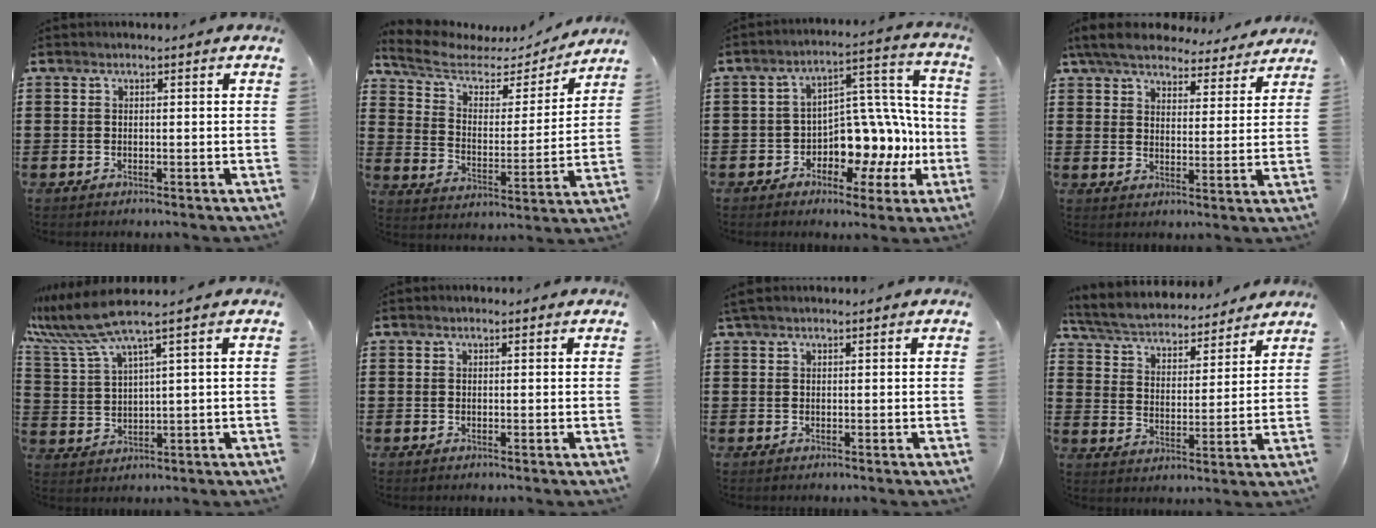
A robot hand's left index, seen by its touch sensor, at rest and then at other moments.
{"total": 6.2, "force": [4.8, 2.9, 2.7], "torque": [-0.080, -0.021, 0.079]}
{"total": 8.3, "force": [-2.1, 5.9, 5.4], "torque": [-0.102, -0.011, -0.034]}
{"total": 6.7, "force": [6.2, 1.1, 2.1], "torque": [-0.069, -0.030, 0.111]}
{"total": 6.7, "force": [4.9, 0.1, 4.6], "torque": [-0.122, -0.024, 0.082]}
{"total": 0.0}
{"total": 0.8, "force": [0.4, 0.1, 0.6], "torque": [-0.013, 0.001, 0.009]}
{"total": 4.8, "force": [4.7, 0.5, 1.0], "torque": [-0.045, -0.032, 0.076]}